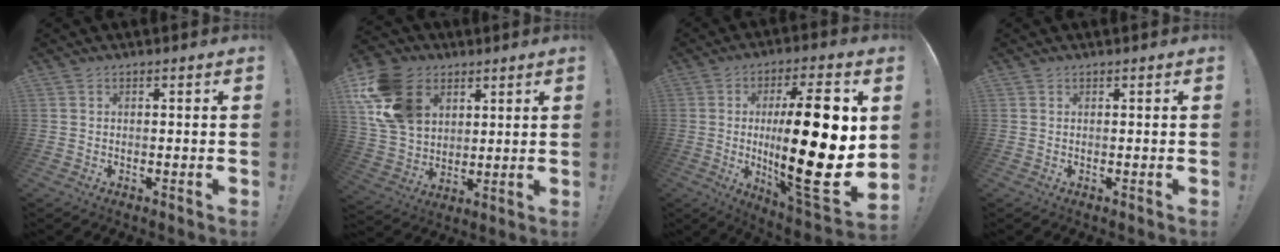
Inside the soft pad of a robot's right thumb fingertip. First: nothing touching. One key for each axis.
{"total": 18.9, "fx": 7.5, "fy": 13.9, "fz": 10.4, "tx": -0.196, "ty": -0.028, "tz": 0.148}
{"total": 27.2, "fx": 1.0, "fy": 6.8, "fz": 26.3, "tx": -0.433, "ty": -0.020, "tz": 0.019}
{"total": 0.0}